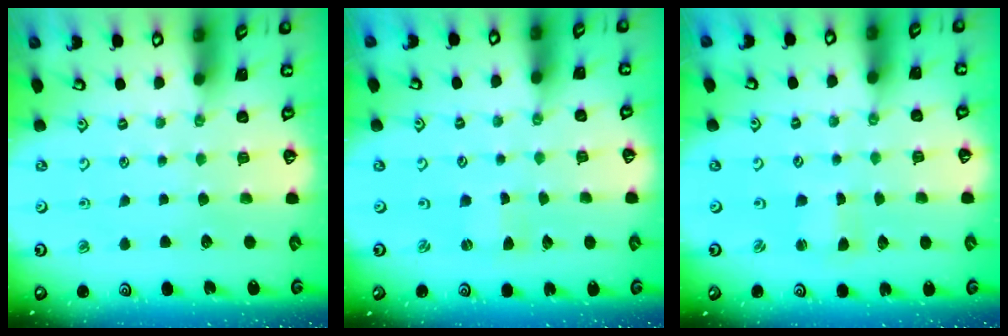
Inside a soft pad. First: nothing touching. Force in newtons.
{"total": 0.0}
{"total": 0.6, "press": 0.5, "slide": 0.2}